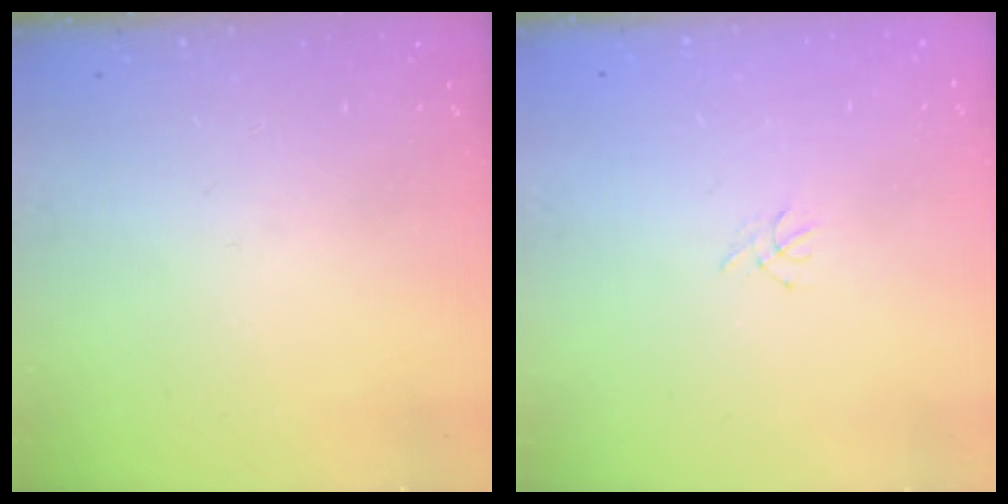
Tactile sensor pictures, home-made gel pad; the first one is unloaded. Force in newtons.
{"total": 0.5, "press": 0.4, "slide": 0.3}